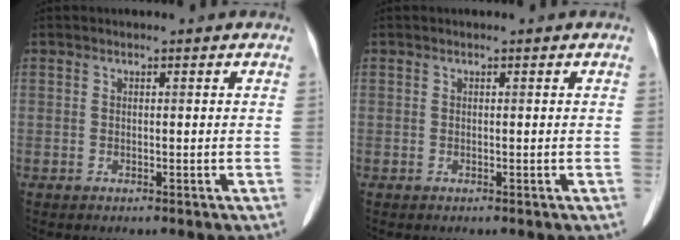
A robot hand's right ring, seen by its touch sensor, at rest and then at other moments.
{"total": 0.0}